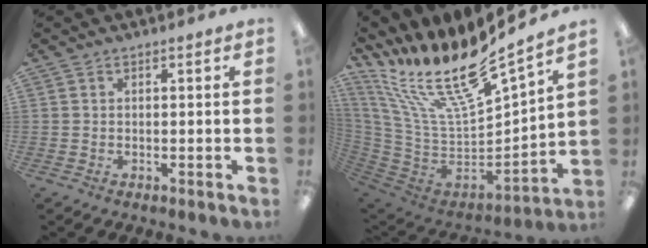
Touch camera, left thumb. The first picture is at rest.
{"total": 22.3, "force": [16.1, 5.0, 14.6], "torque": [-0.290, -0.124, 0.273]}